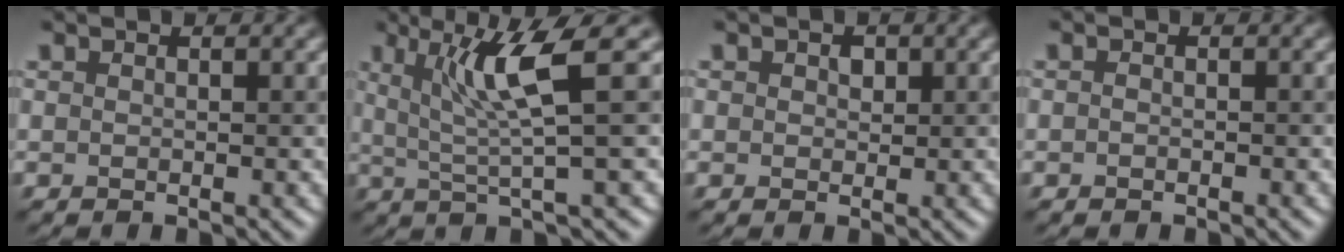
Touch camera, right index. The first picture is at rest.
{"total": 5.4, "force": [1.9, 0.6, 5.0], "torque": [-0.101, 0.001, 0.040]}
{"total": 0.8, "force": [0.4, 0.6, -0.1], "torque": [-0.005, -0.001, 0.009]}
{"total": 0.6, "force": [-0.5, 0.1, -0.3], "torque": [-0.005, -0.006, -0.008]}